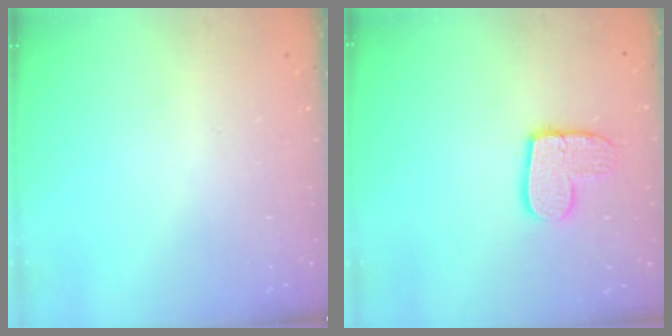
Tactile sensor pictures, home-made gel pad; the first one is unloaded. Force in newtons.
{"total": 10.7, "press": 10.7, "slide": 1.0}